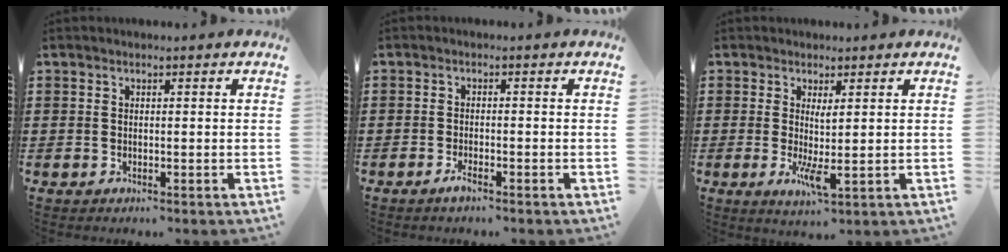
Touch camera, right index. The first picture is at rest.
{"total": 1.7, "force": [-1.3, 0.2, 1.1], "torque": [-0.027, -0.005, -0.025]}
{"total": 3.4, "force": [0.1, 0.5, 3.4], "torque": [-0.063, -0.004, 0.001]}